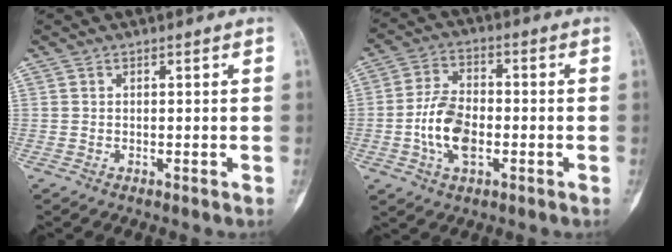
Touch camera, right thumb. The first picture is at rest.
{"total": 9.8, "force": [-2.1, 5.7, 7.8], "torque": [-0.139, 0.016, -0.043]}